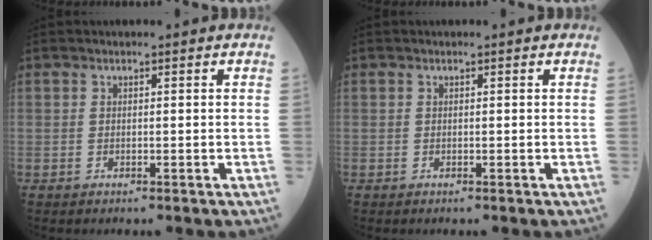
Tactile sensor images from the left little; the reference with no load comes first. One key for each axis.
{"total": 0.0}